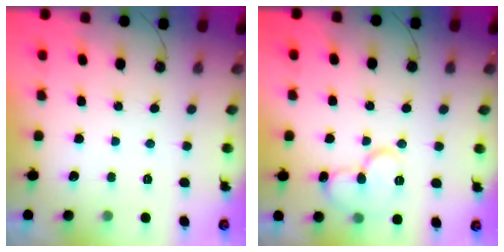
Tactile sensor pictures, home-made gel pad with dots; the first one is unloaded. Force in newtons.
{"total": 12.1, "press": 12.0, "slide": 1.7}